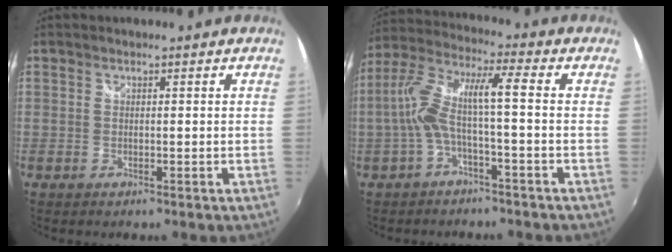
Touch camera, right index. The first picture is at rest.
{"total": 9.4, "force": [-2.0, 1.1, 9.1], "torque": [-0.190, 0.012, -0.037]}